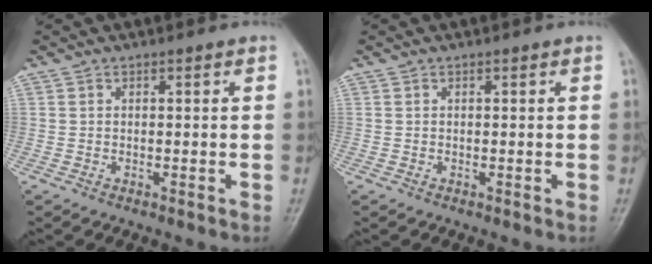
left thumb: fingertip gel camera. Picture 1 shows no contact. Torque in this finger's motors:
{"motor_torque": [0.00, 0.02, -0.08, -0.09, 0.00]}